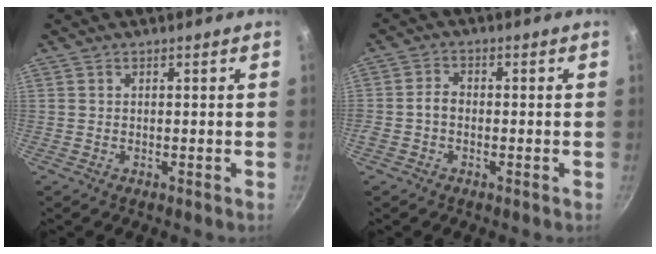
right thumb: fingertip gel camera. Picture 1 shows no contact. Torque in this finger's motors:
{"motor_torque": [0.77, 0.74, 0.47, -0.14, 0.06]}